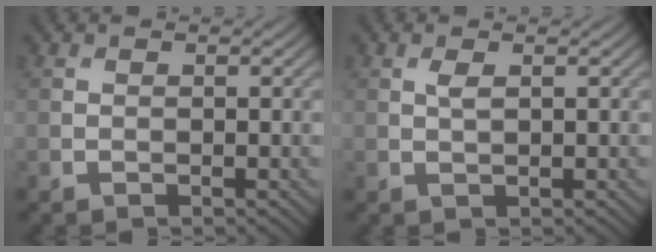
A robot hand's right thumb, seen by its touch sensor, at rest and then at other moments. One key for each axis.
{"total": 1.3, "fx": 0.5, "fy": 0.3, "fz": 1.1, "tx": -0.028, "ty": 0.002, "tz": 0.011}